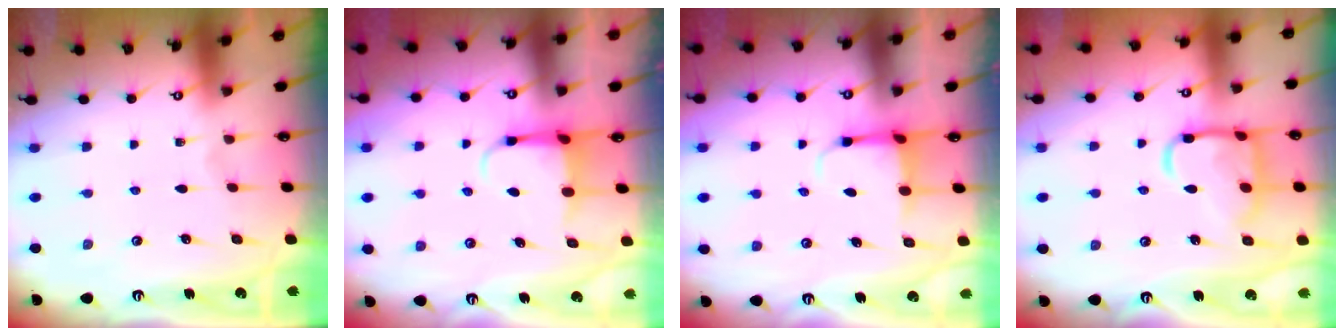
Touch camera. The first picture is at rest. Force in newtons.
{"total": 4.2, "press": 4.1, "slide": 0.6}
{"total": 3.8, "press": 3.6, "slide": 1.3}
{"total": 14.4, "press": 14.4, "slide": 1.3}